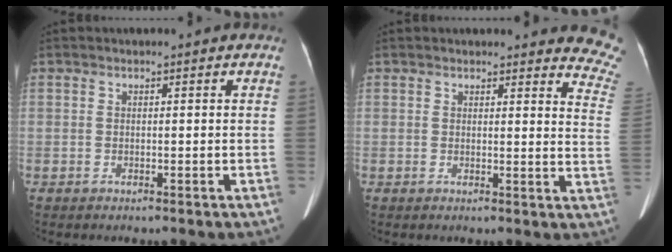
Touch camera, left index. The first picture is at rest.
{"total": 9.9, "force": [9.6, 1.8, 1.4], "torque": [0.029, -0.076, 0.056]}